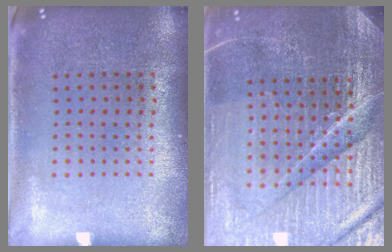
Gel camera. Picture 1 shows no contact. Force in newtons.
{"total": 5.7, "press": 5.2, "slide": 2.3}